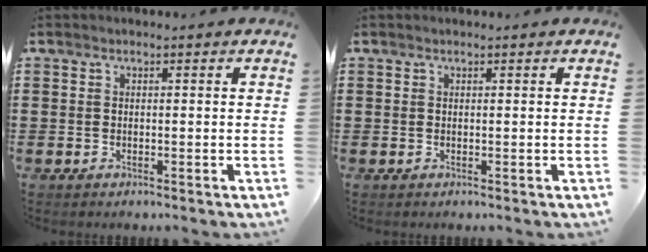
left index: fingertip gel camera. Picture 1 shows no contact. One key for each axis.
{"total": 0.0}